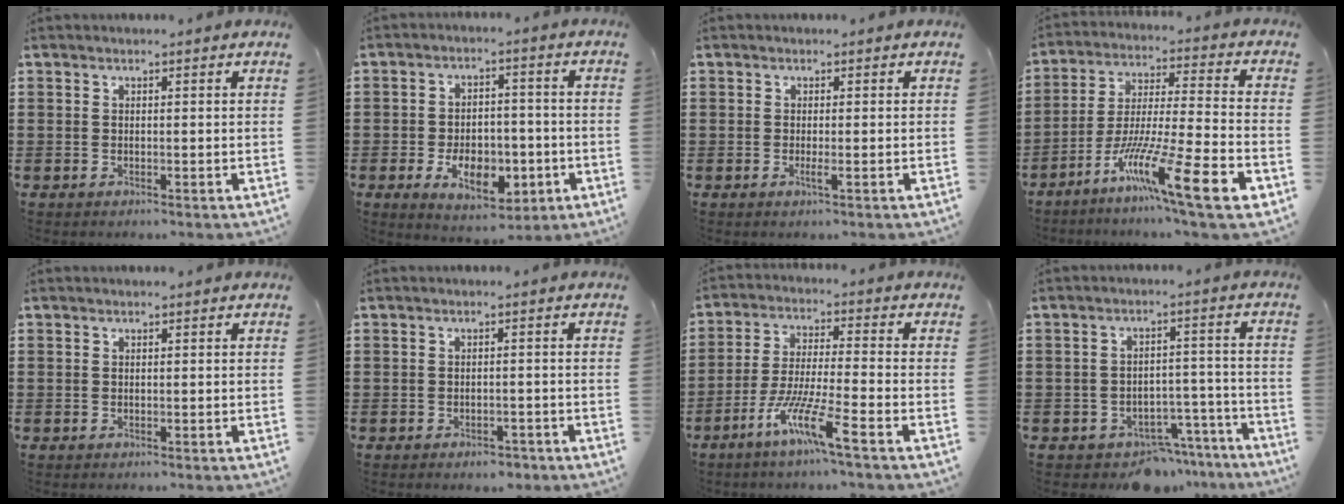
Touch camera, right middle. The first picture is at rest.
{"total": 7.8, "force": [-3.2, 4.4, 5.5], "torque": [-0.073, 0.004, -0.060]}
{"total": 1.0, "force": [-0.3, 0.0, 0.9], "torque": [-0.018, -0.004, -0.004]}
{"total": 14.2, "force": [-8.7, 0.9, 11.1], "torque": [-0.203, -0.001, -0.159]}
{"total": 0.0}
{"total": 1.6, "force": [-1.5, 0.6, 0.3], "torque": [-0.012, -0.002, -0.031]}
{"total": 8.9, "force": [-5.7, 0.5, 6.9], "torque": [-0.135, -0.004, -0.109]}
{"total": 5.5, "force": [-5.0, 2.1, 1.0], "torque": [-0.017, 0.022, -0.098]}